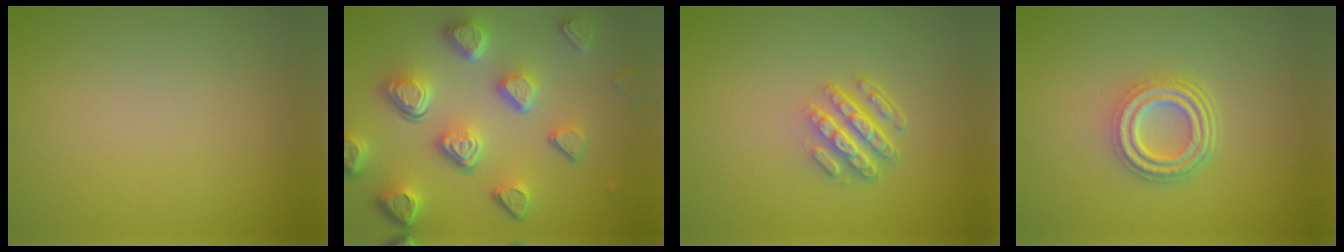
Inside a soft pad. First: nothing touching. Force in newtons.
{"total": 7.5, "press": 5.6, "slide": 5.1}
{"total": 4.3, "press": 3.1, "slide": 3.0}
{"total": 4.8, "press": 3.5, "slide": 3.3}